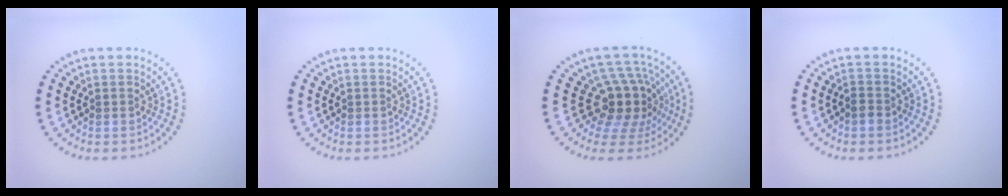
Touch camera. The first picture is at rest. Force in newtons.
{"total": 0.0}
{"total": 4.8, "press": 3.6, "slide": 3.2}
{"total": 0.9, "press": 0.8, "slide": 0.5}